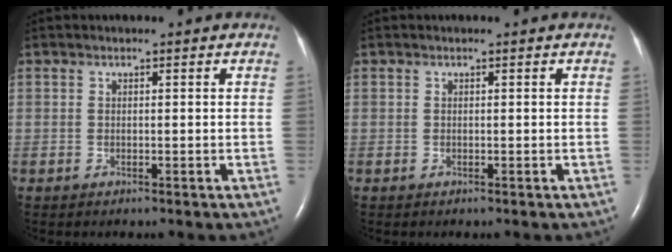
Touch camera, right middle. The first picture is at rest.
{"total": 0.0}